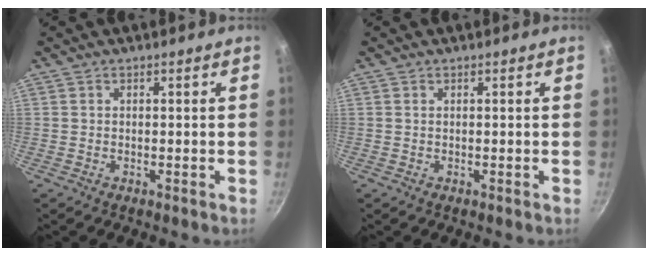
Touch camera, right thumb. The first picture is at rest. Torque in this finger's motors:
{"motor_torque": [-0.08, -0.22, 0.05, -0.34, -0.03]}